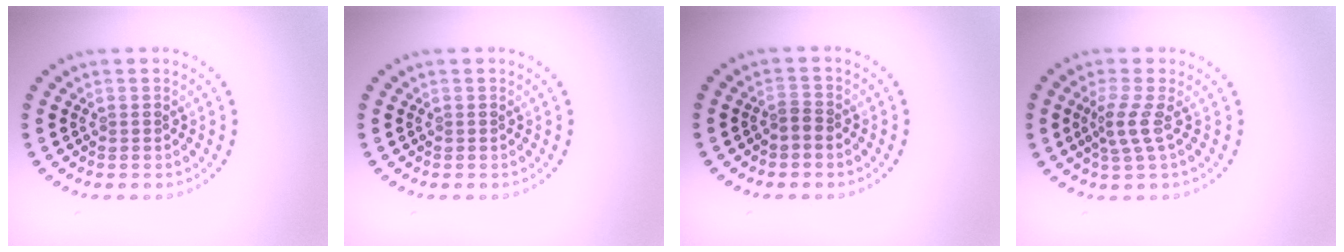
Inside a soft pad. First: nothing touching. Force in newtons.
{"total": 0.0}
{"total": 1.1, "press": 0.9, "slide": 0.7}
{"total": 2.2, "press": 1.5, "slide": 1.6}